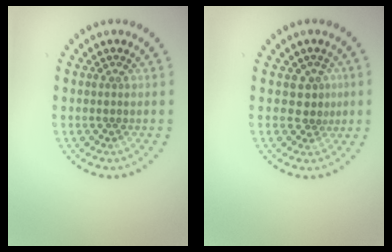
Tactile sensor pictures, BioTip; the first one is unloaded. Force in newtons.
{"total": 1.8, "press": 1.5, "slide": 1.0}